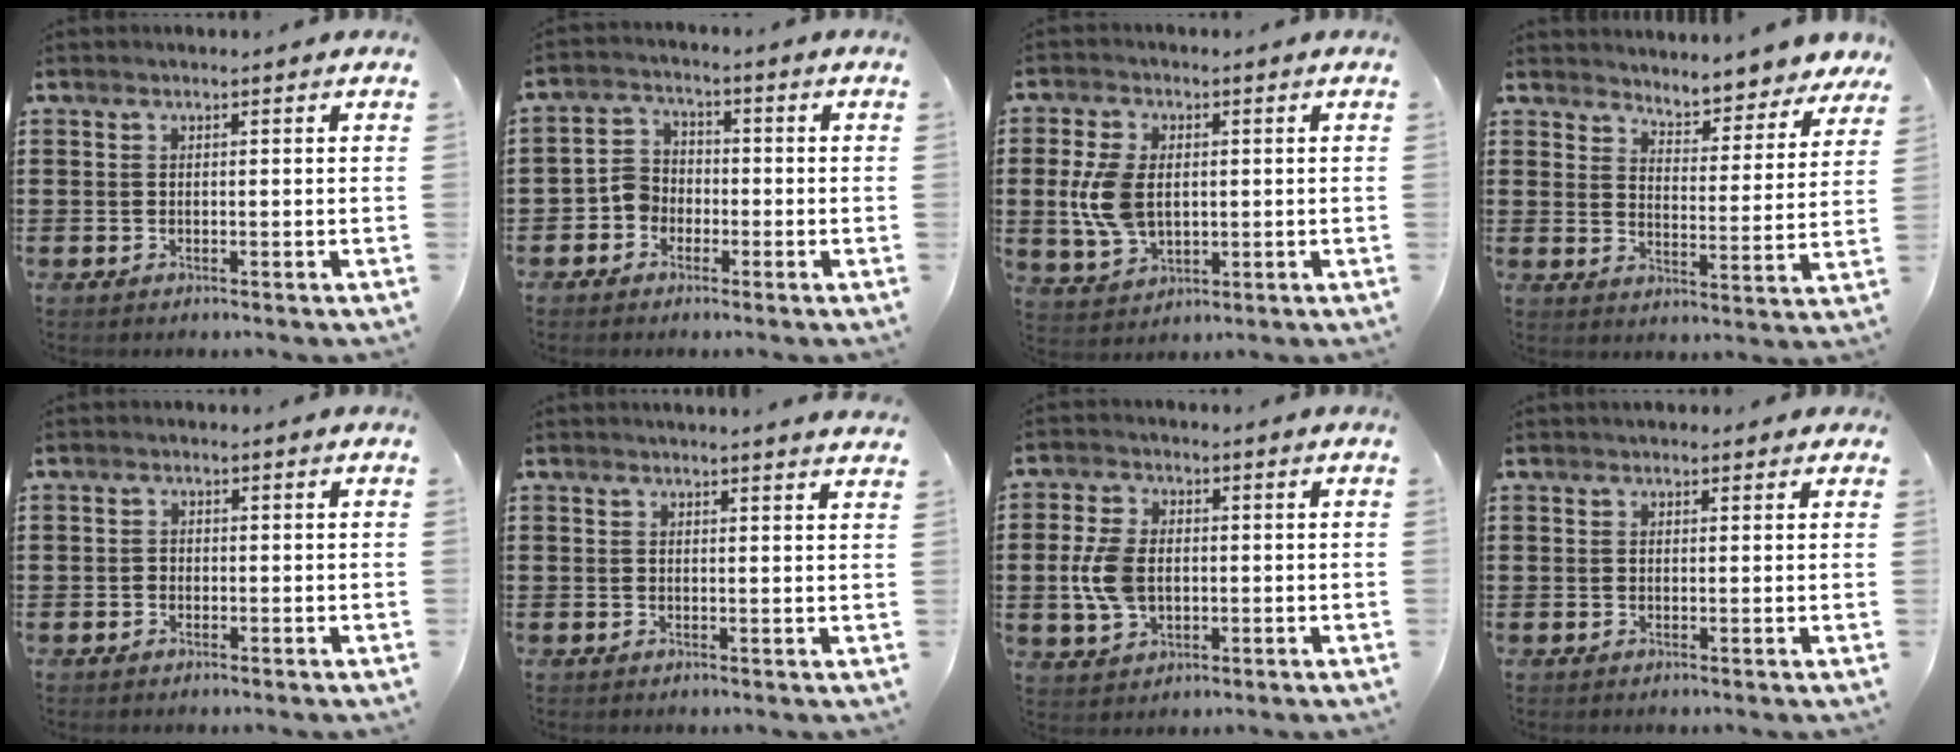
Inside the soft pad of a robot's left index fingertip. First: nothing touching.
{"total": 4.3, "force": [-2.2, 3.5, 1.2], "torque": [-0.048, 0.006, -0.052]}
{"total": 8.2, "force": [0.4, 5.3, 6.2], "torque": [-0.163, 0.002, 0.000]}
{"total": 5.1, "force": [5.1, -0.2, -0.1], "torque": [-0.019, -0.046, 0.086]}
{"total": 0.9, "force": [-0.4, 0.7, 0.2], "torque": [-0.008, 0.002, -0.009]}
{"total": 1.6, "force": [1.6, -0.3, 0.3], "torque": [-0.008, 0.000, 0.031]}
{"total": 7.0, "force": [-0.3, 4.7, 5.2], "torque": [-0.135, 0.004, -0.014]}
{"total": 1.1, "force": [1.0, 0.5, 0.2], "torque": [-0.005, 0.007, 0.019]}